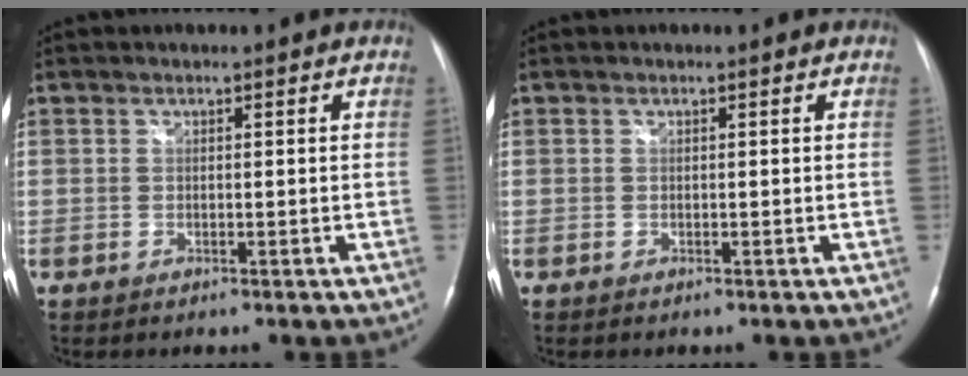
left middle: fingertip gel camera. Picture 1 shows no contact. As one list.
[{"total": 0.0}]